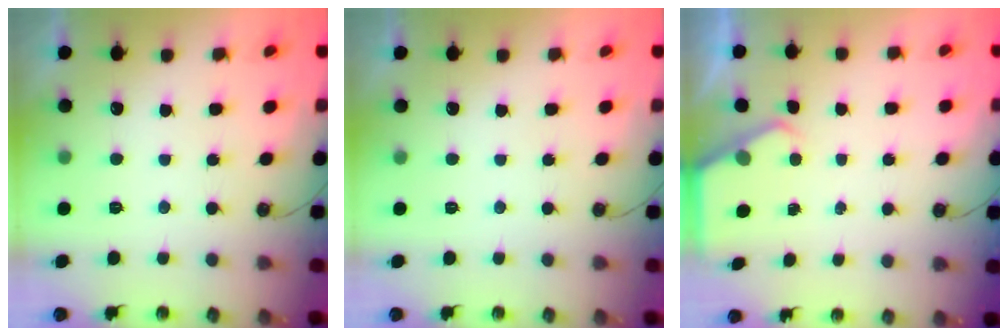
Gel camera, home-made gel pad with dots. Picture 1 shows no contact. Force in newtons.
{"total": 0.0}
{"total": 2.2, "press": 2.1, "slide": 0.3}